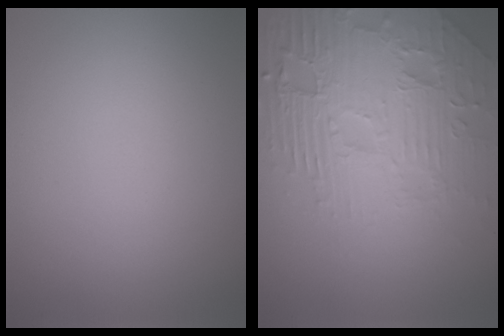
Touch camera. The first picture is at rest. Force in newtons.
{"total": 8.3, "press": 6.1, "slide": 5.7}